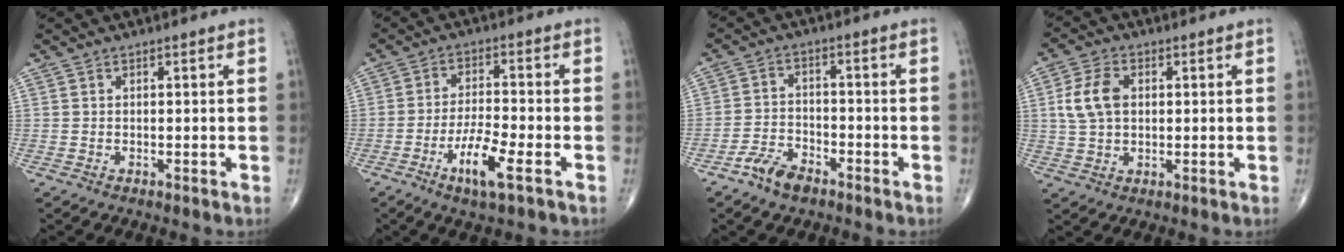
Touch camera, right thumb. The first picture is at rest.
{"total": 8.0, "force": [-4.0, 1.5, 6.8], "torque": [-0.138, 0.014, -0.072]}
{"total": 5.8, "force": [-4.2, 2.7, 2.9], "torque": [-0.055, 0.022, -0.081]}
{"total": 7.4, "force": [1.2, 4.9, 5.4], "torque": [-0.107, 0.006, 0.023]}